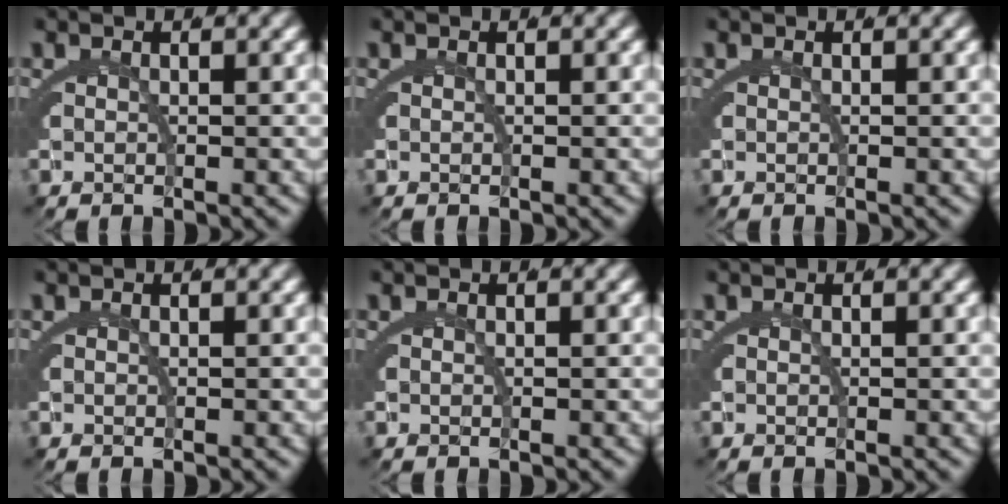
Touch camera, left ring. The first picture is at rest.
{"total": 0.0}
{"total": 0.0}
{"total": 0.0}
{"total": 1.9, "force": [-0.2, -1.7, -0.8], "torque": [0.027, -0.007, 0.003]}
{"total": 0.0}